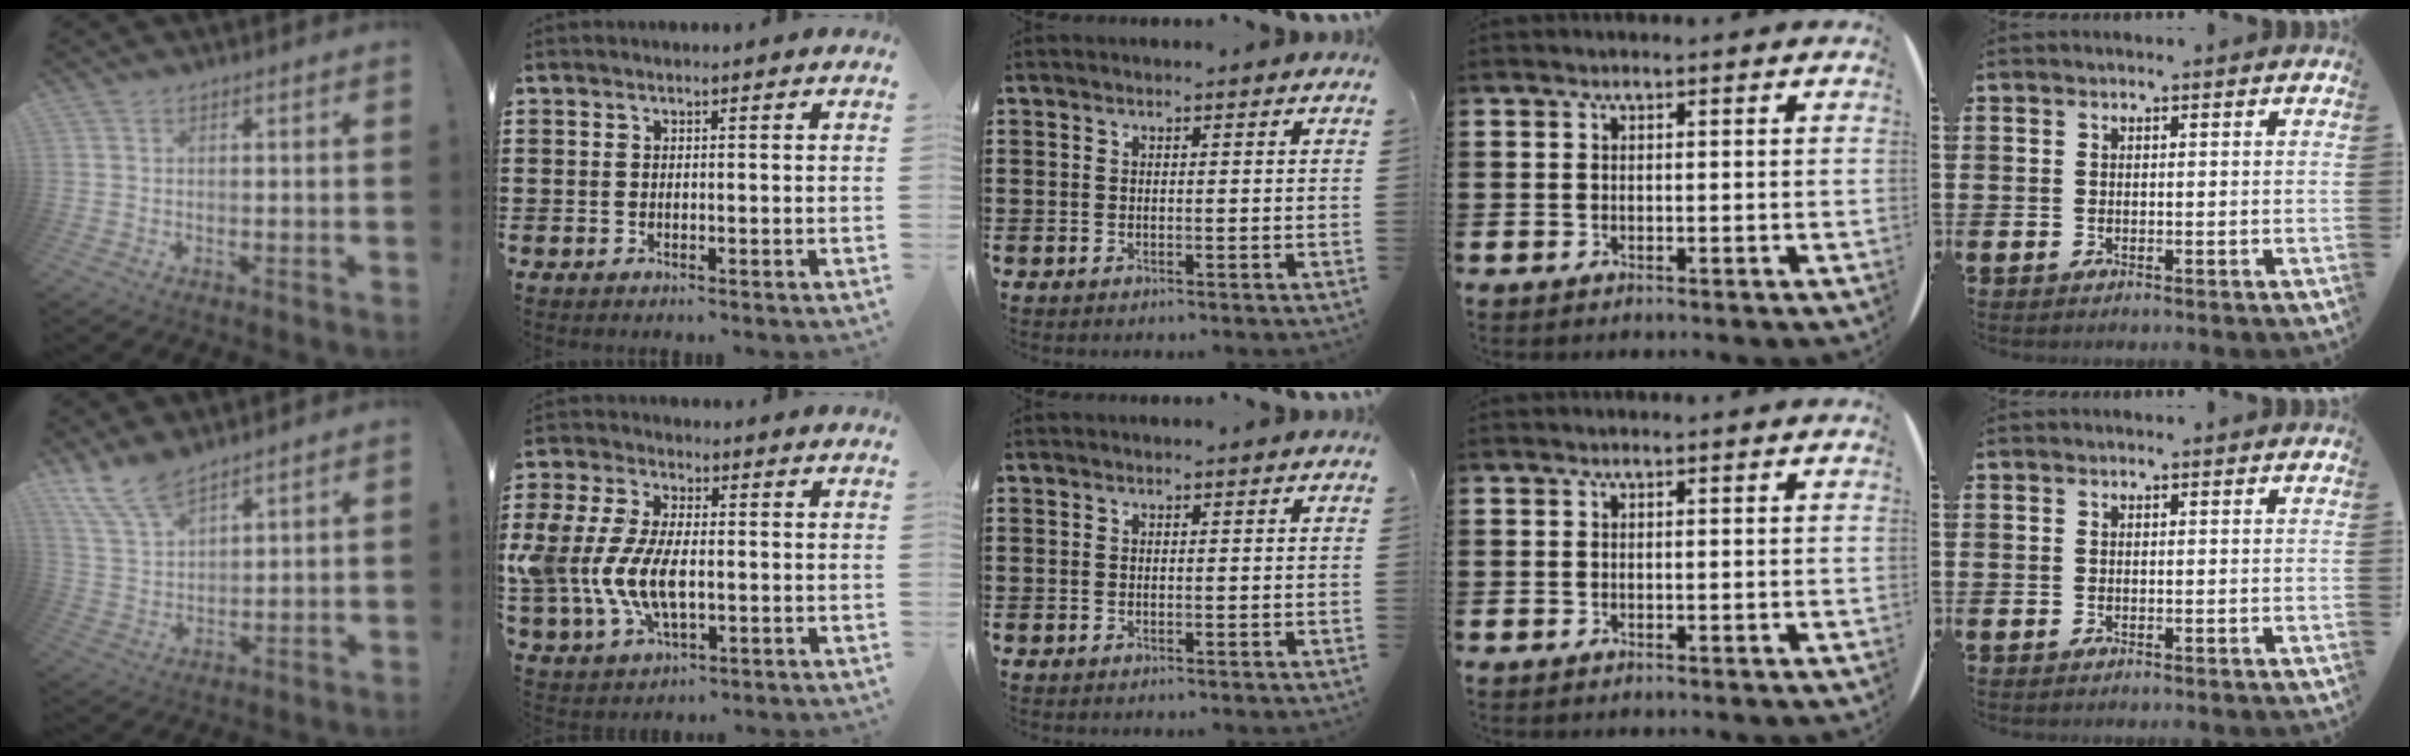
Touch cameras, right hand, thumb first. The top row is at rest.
{"thumb": {"total": 9.5, "force": [8.2, 3.2, 3.6], "torque": [-0.082, -0.049, 0.162]}, "index": {"total": 9.6, "force": [-1.1, 5.4, 7.8], "torque": [-0.198, -0.005, -0.027]}}